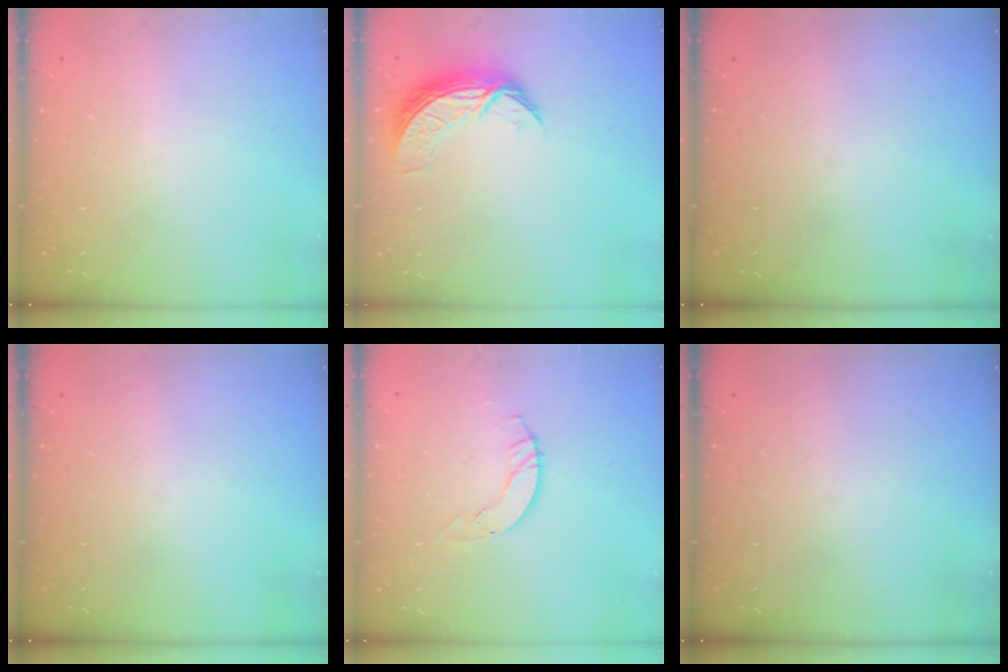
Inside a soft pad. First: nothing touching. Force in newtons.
{"total": 8.2, "press": 8.2, "slide": 0.3}
{"total": 0.0}
{"total": 0.0}
{"total": 4.0, "press": 4.0, "slide": 0.4}
{"total": 0.0}